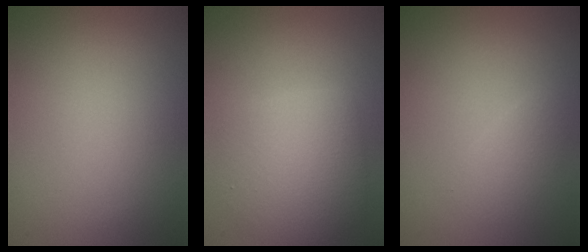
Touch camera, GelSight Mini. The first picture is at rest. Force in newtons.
{"total": 4.3, "press": 4.3, "slide": 0.1}
{"total": 1.3, "press": 1.3, "slide": 0.1}